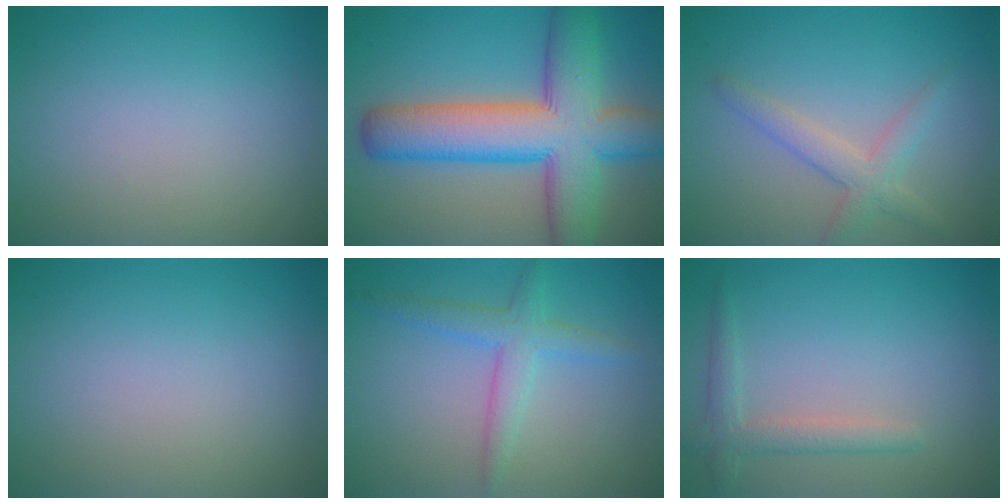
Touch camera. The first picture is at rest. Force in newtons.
{"total": 11.6, "press": 11.6, "slide": 0.6}
{"total": 2.8, "press": 2.8, "slide": 0.2}
{"total": 0.0}
{"total": 3.1, "press": 3.1, "slide": 0.2}
{"total": 2.3, "press": 2.3, "slide": 0.2}